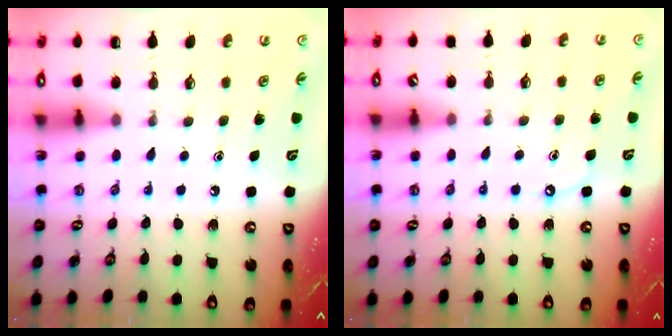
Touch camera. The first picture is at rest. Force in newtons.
{"total": 5.2, "press": 5.1, "slide": 0.6}